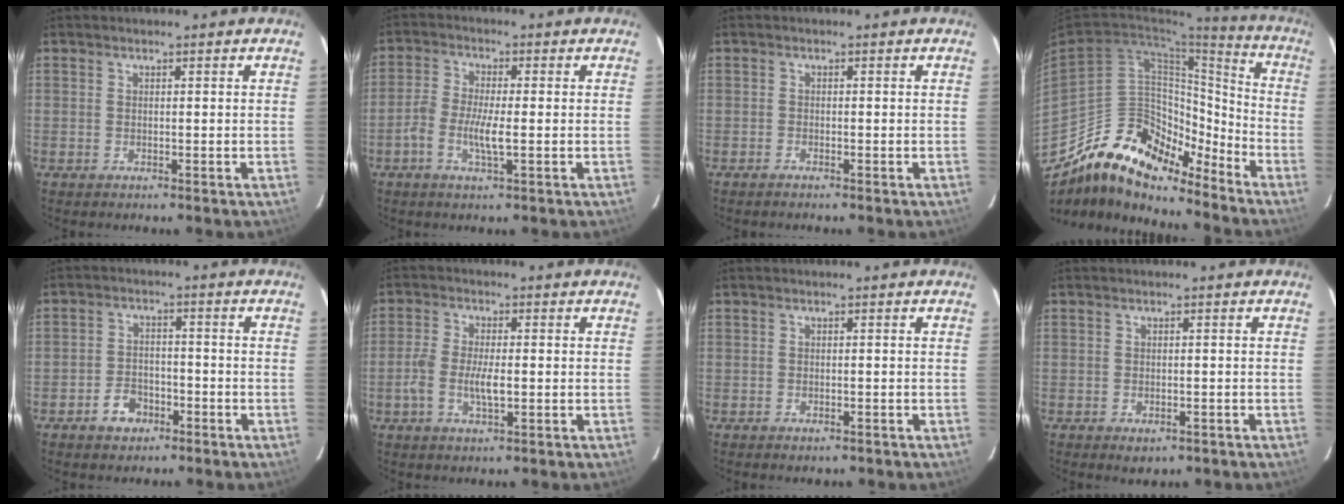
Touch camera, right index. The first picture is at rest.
{"total": 5.1, "force": [-1.5, 1.1, 4.7], "torque": [-0.103, 0.002, -0.034]}
{"total": 0.8, "force": [-0.7, 0.1, 0.2], "torque": [-0.009, 0.000, -0.017]}
{"total": 19.4, "force": [-15.1, 8.2, 9.1], "torque": [-0.162, 0.020, -0.264]}
{"total": 5.1, "force": [-3.2, 3.4, 2.0], "torque": [-0.049, 0.012, -0.049]}
{"total": 5.4, "force": [-1.3, 1.9, 4.9], "torque": [-0.105, 0.001, -0.028]}
{"total": 1.5, "force": [-1.0, 0.8, 0.7], "torque": [-0.012, -0.001, -0.014]}
{"total": 2.9, "force": [-1.6, 1.8, 1.6], "torque": [-0.031, -0.006, -0.016]}